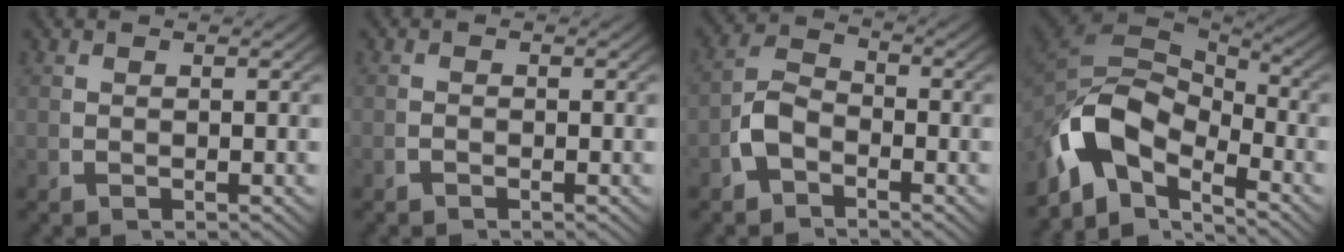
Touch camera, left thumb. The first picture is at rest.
{"total": 0.8, "force": [-0.7, -0.3, -0.2], "torque": [0.009, 0.001, -0.018]}
{"total": 4.6, "force": [-1.9, 3.6, 2.3], "torque": [-0.050, -0.006, -0.037]}
{"total": 14.1, "force": [-1.8, 9.4, 10.4], "torque": [-0.229, -0.043, -0.017]}